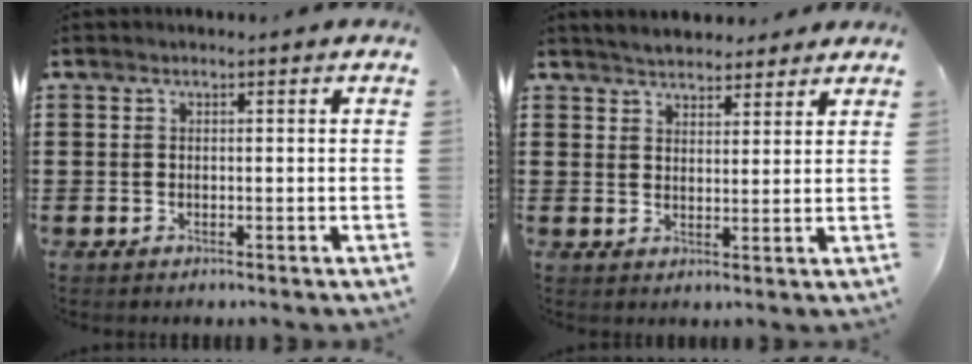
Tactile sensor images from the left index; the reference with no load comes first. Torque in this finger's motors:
{"motor_torque": [2.14, 0.00, 0.29, -0.02]}